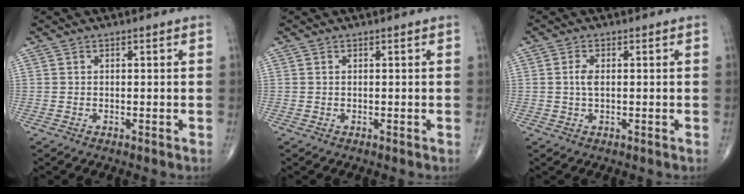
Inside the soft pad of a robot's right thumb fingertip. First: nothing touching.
{"total": 0.0}
{"total": 2.3, "force": [0.2, 1.1, 2.0], "torque": [-0.045, 0.002, 0.002]}